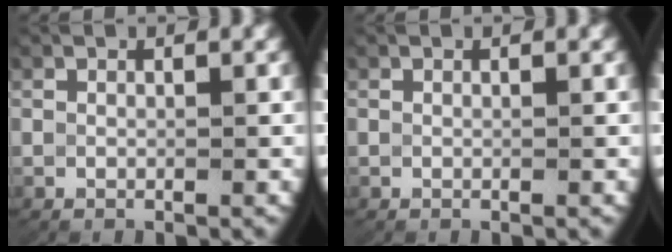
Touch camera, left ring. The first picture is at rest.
{"total": 0.0}